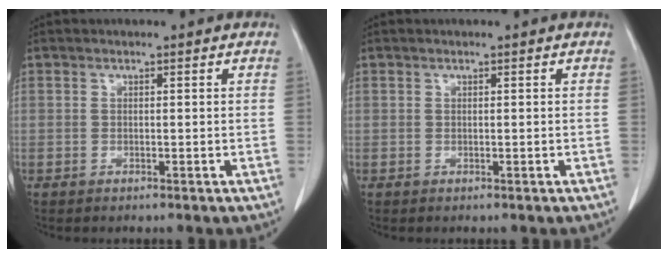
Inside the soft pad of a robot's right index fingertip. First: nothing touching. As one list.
[{"total": 0.0}]